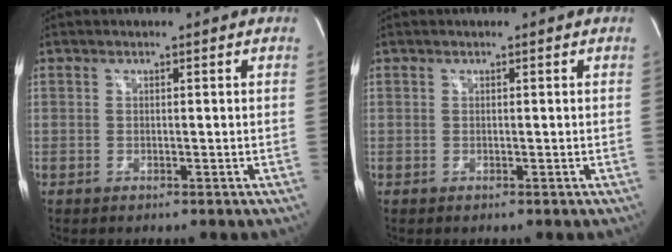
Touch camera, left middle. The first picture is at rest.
{"total": 0.0}